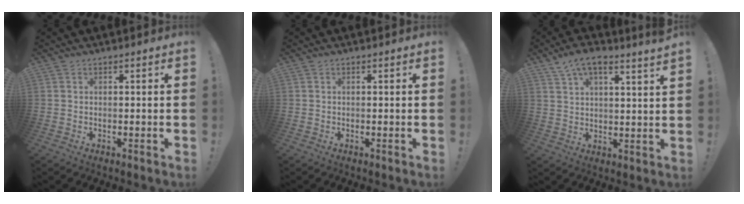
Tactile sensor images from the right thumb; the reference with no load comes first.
{"total": 0.0}
{"total": 7.3, "force": [5.4, 1.4, 4.7], "torque": [-0.077, -0.029, 0.097]}